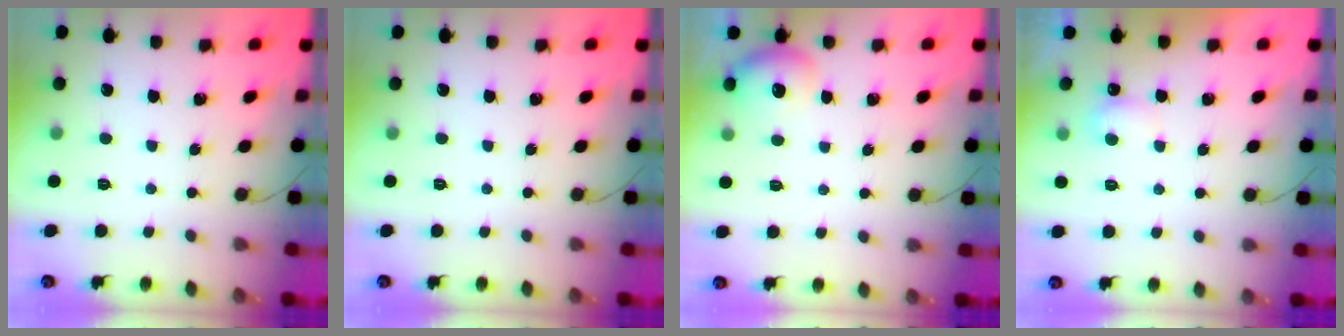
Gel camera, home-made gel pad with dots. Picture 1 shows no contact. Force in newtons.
{"total": 0.0}
{"total": 10.2, "press": 9.3, "slide": 4.3}
{"total": 3.3, "press": 3.2, "slide": 0.8}